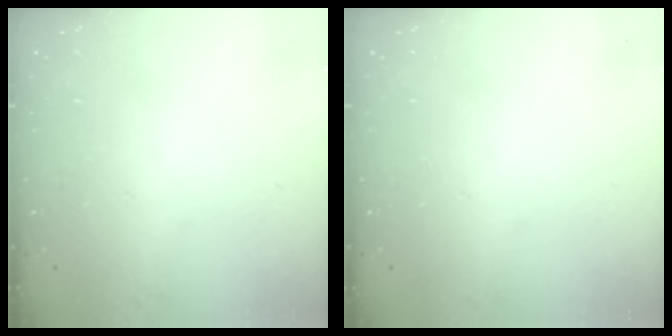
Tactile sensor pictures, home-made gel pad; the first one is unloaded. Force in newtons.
{"total": 0.0}